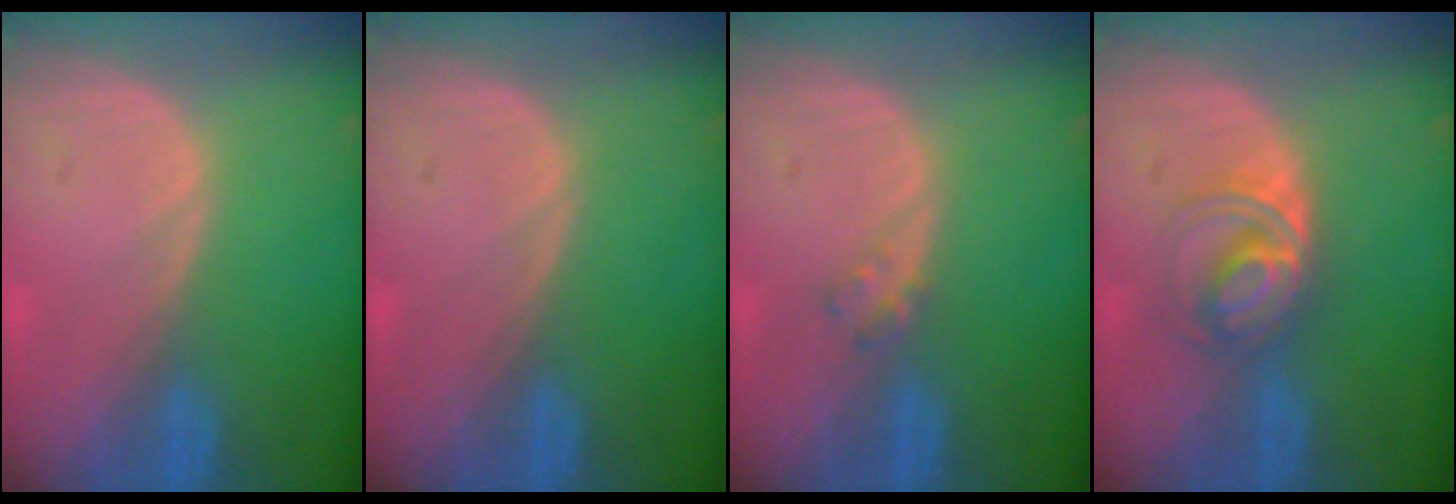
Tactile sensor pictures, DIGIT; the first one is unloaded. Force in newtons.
{"total": 0.0}
{"total": 1.6, "press": 1.6, "slide": 0.2}
{"total": 5.6, "press": 5.3, "slide": 1.7}